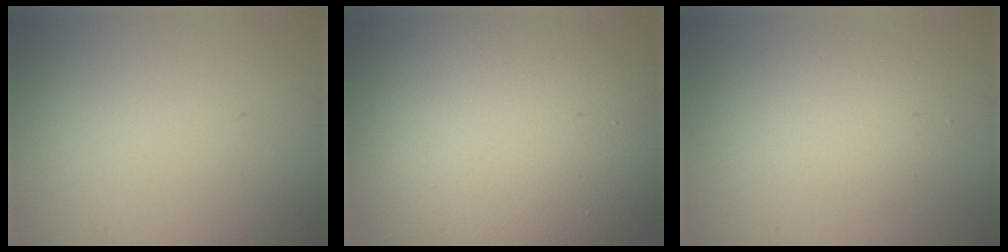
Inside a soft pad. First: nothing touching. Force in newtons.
{"total": 19.0, "press": 19.0, "slide": 1.0}
{"total": 2.7, "press": 2.7, "slide": 0.2}